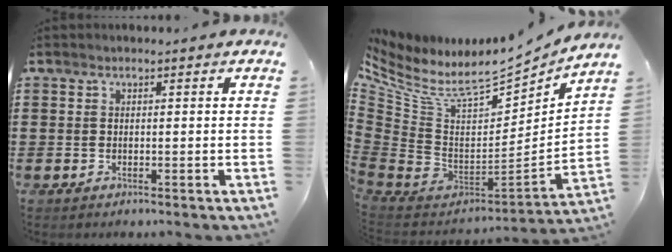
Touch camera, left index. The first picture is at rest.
{"total": 8.1, "force": [5.7, 3.3, 4.7], "torque": [-0.124, -0.057, 0.098]}